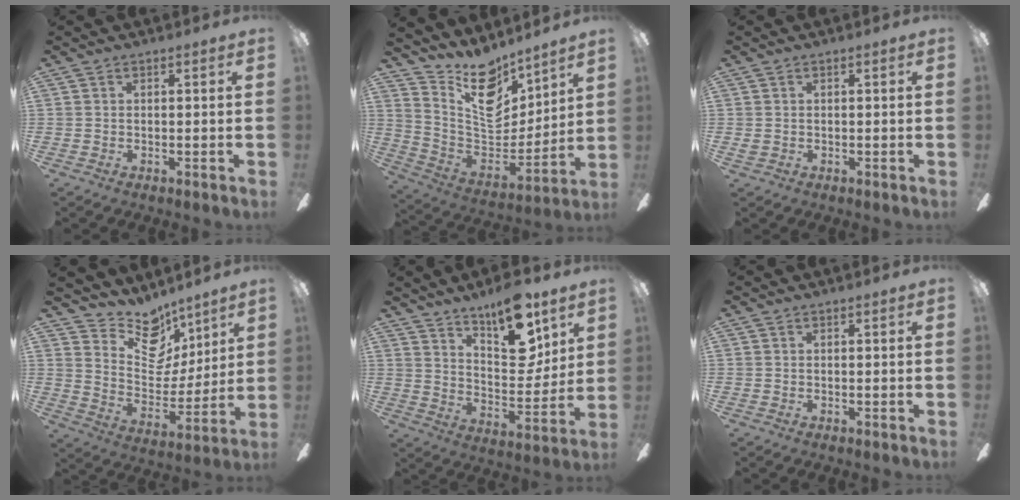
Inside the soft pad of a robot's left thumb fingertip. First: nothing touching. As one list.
[{"total": 17.4, "force": [13.2, 8.3, 7.7], "torque": [-0.126, -0.105, 0.238]}, {"total": 0.8, "force": [0.0, 0.6, 0.5], "torque": [-0.011, 0.005, -0.001]}, {"total": 15.3, "force": [11.4, 8.4, 5.9], "torque": [-0.098, -0.082, 0.213]}, {"total": 16.6, "force": [11.7, 6.8, 9.7], "torque": [-0.137, -0.068, 0.199]}, {"total": 0.0}]